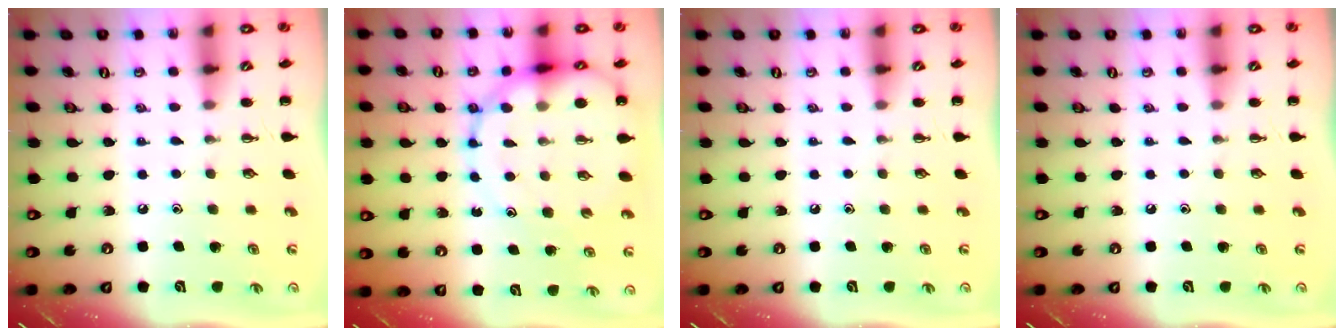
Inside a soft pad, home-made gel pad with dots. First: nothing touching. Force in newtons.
{"total": 15.8, "press": 15.5, "slide": 3.3}
{"total": 0.0}
{"total": 0.0}